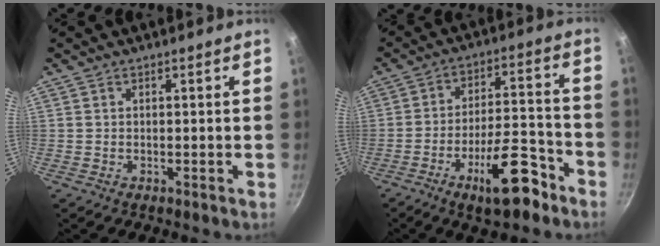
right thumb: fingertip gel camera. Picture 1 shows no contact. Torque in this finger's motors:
{"motor_torque": [1.10, -0.10, -0.12, 0.09, 0.03]}